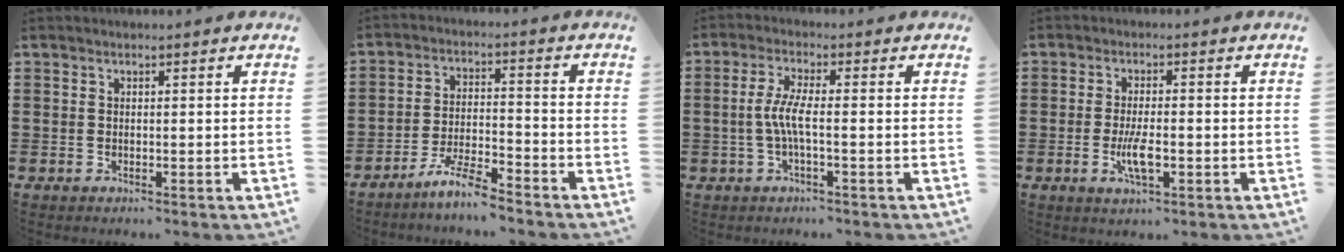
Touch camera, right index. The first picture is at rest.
{"total": 6.1, "force": [-5.5, 0.3, 2.7], "torque": [-0.065, -0.005, -0.106]}
{"total": 4.7, "force": [-0.8, 0.7, 4.5], "torque": [-0.105, -0.007, -0.025]}
{"total": 4.7, "force": [-1.2, 1.3, 4.4], "torque": [-0.086, -0.003, -0.024]}